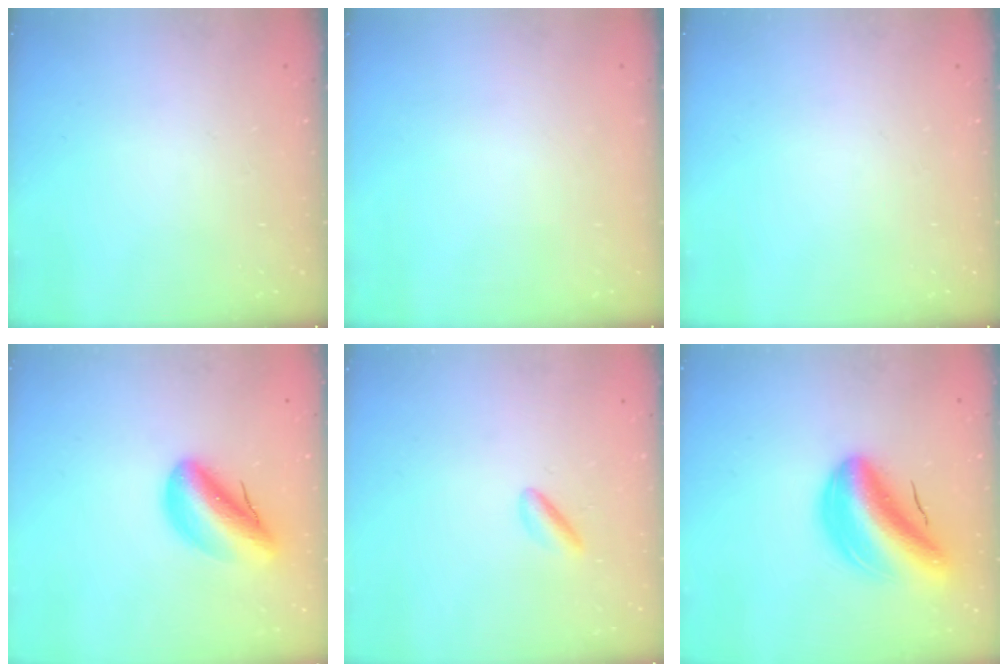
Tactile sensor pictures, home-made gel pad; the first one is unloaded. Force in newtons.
{"total": 0.0}
{"total": 0.0}
{"total": 10.7, "press": 10.1, "slide": 3.4}
{"total": 2.1, "press": 2.0, "slide": 0.8}
{"total": 13.4, "press": 12.8, "slide": 4.1}